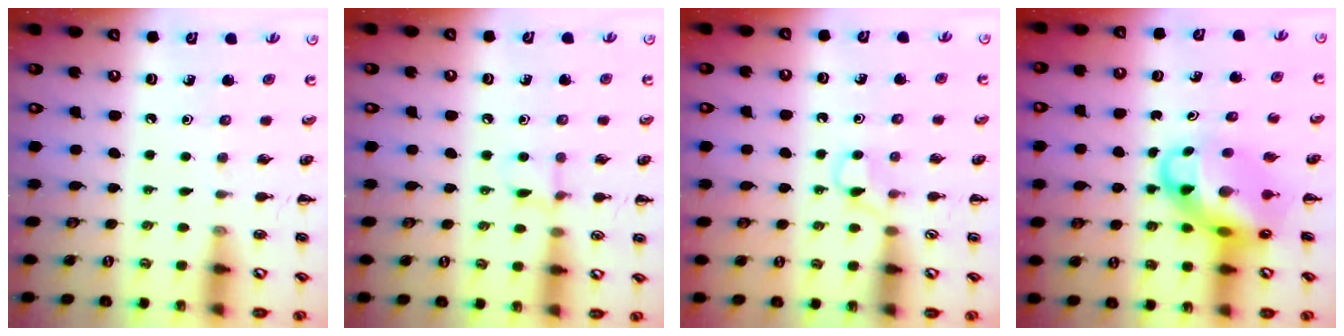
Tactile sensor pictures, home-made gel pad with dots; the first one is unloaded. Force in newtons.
{"total": 6.1, "press": 5.8, "slide": 1.9}
{"total": 2.8, "press": 2.6, "slide": 1.0}
{"total": 10.3, "press": 9.9, "slide": 2.6}